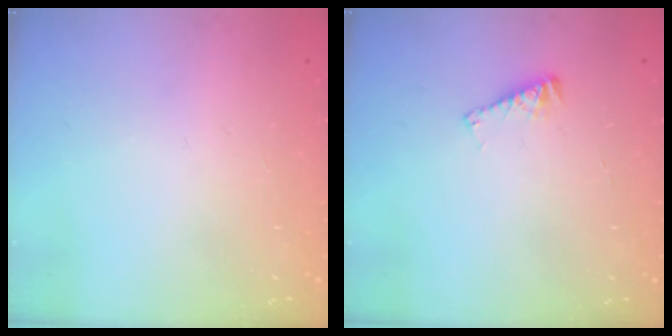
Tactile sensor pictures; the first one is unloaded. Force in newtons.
{"total": 3.6, "press": 3.6, "slide": 0.3}